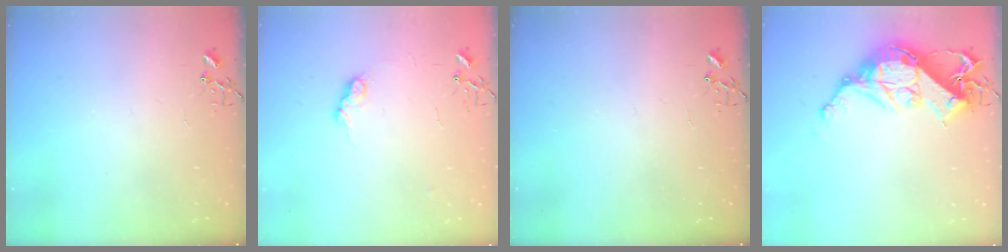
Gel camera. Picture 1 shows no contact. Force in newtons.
{"total": 7.8, "press": 7.8, "slide": 0.1}
{"total": 0.0}
{"total": 15.8, "press": 15.7, "slide": 1.2}